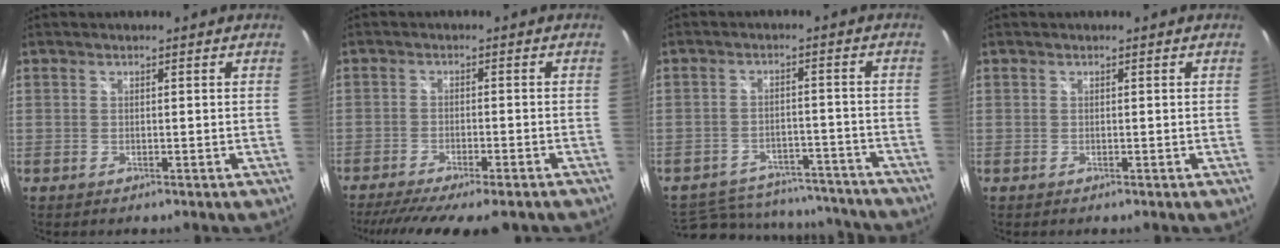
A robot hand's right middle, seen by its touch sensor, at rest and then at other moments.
{"total": 13.2, "force": [-10.7, 2.5, 7.3], "torque": [-0.147, -0.043, -0.159]}
{"total": 15.1, "force": [-13.6, 5.7, 3.4], "torque": [-0.069, 0.026, -0.167]}
{"total": 0.0}